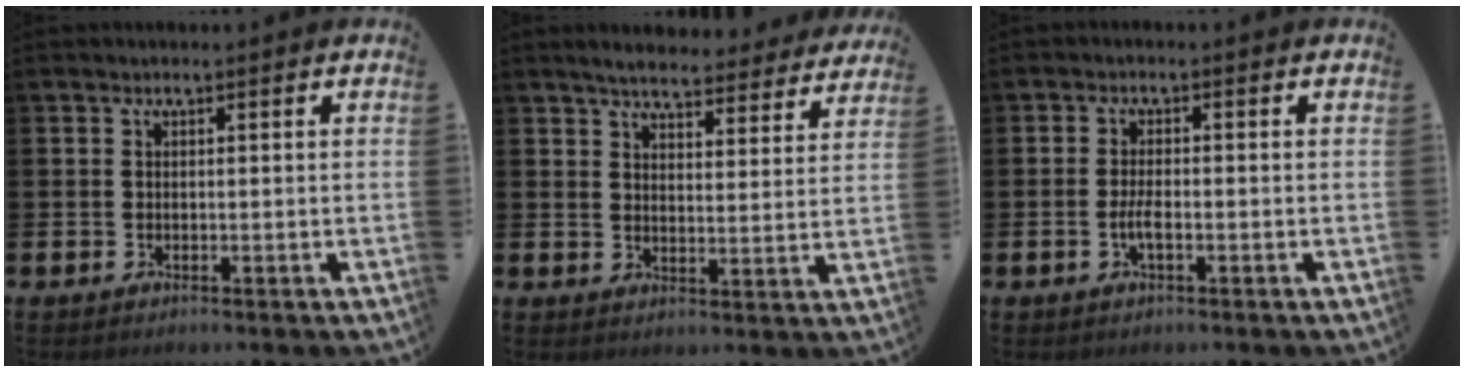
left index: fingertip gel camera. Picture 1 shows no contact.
{"total": 5.1, "force": [4.9, 0.7, 1.0], "torque": [-0.025, -0.034, 0.081]}
{"total": 2.2, "force": [-0.7, 0.7, 2.0], "torque": [-0.032, 0.001, -0.014]}